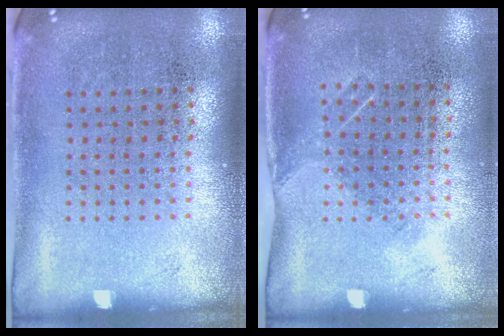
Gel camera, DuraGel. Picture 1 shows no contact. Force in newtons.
{"total": 1.1, "press": 0.8, "slide": 0.7}